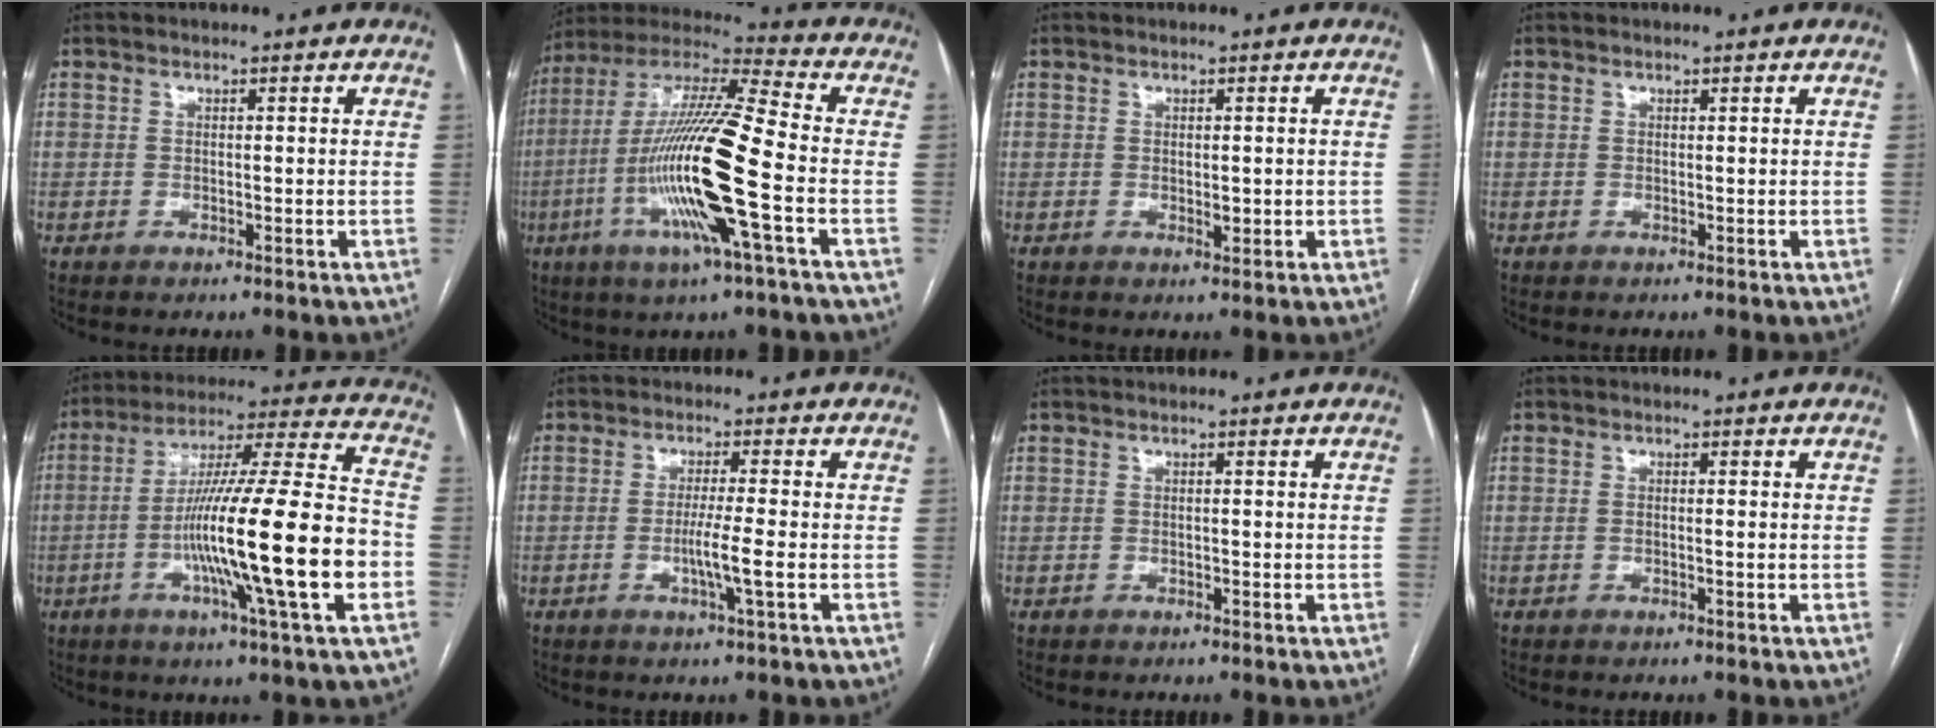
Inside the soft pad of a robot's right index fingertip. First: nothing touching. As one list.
[{"total": 19.4, "force": [-5.1, 0.4, 18.7], "torque": [-0.382, -0.013, -0.104]}, {"total": 1.6, "force": [0.0, 0.8, 1.4], "torque": [-0.019, -0.004, 0.004]}, {"total": 0.0}, {"total": 22.2, "force": [-5.5, -0.2, 21.5], "torque": [-0.352, -0.009, -0.101]}, {"total": 4.5, "force": [-1.1, -0.7, 4.3], "torque": [-0.080, -0.009, -0.022]}, {"total": 0.0}, {"total": 0.5, "force": [-0.1, -0.1, 0.5], "torque": [-0.010, 0.000, -0.002]}]